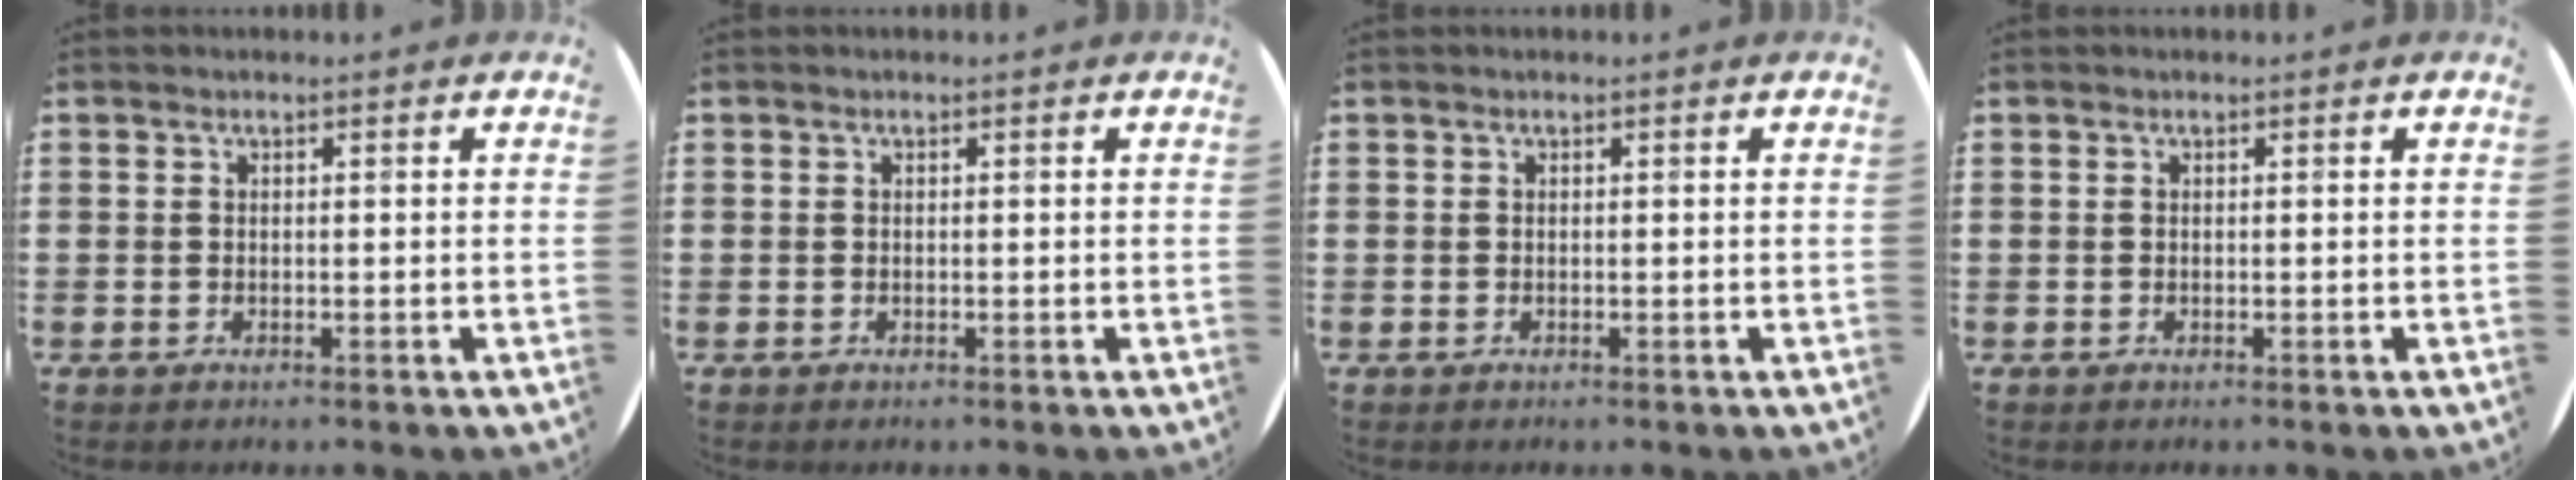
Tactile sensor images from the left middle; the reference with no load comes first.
{"total": 0.0}
{"total": 0.0}
{"total": 0.0}